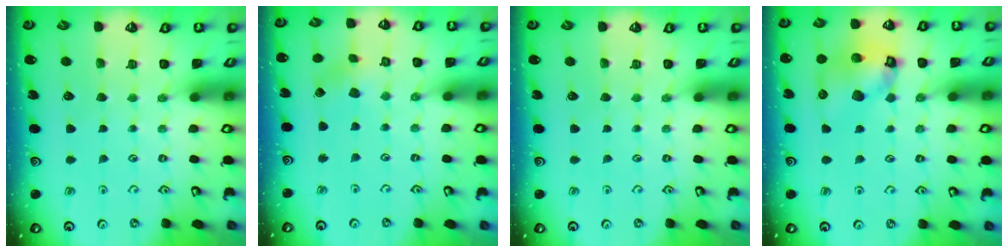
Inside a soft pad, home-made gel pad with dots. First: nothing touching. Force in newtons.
{"total": 3.5, "press": 3.4, "slide": 0.6}
{"total": 0.0}
{"total": 11.6, "press": 11.5, "slide": 1.6}